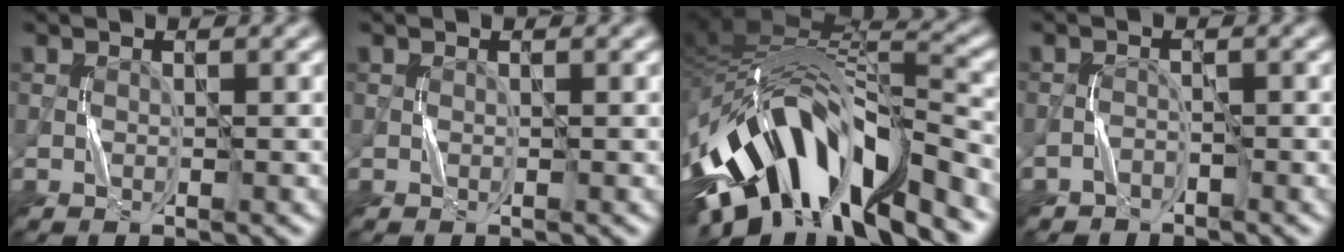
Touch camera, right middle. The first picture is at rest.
{"total": 0.0}
{"total": 15.6, "force": [-6.3, 7.2, 12.3], "torque": [-0.227, 0.004, -0.098]}
{"total": 1.4, "force": [-1.3, 0.6, -0.1], "torque": [0.005, 0.009, -0.023]}